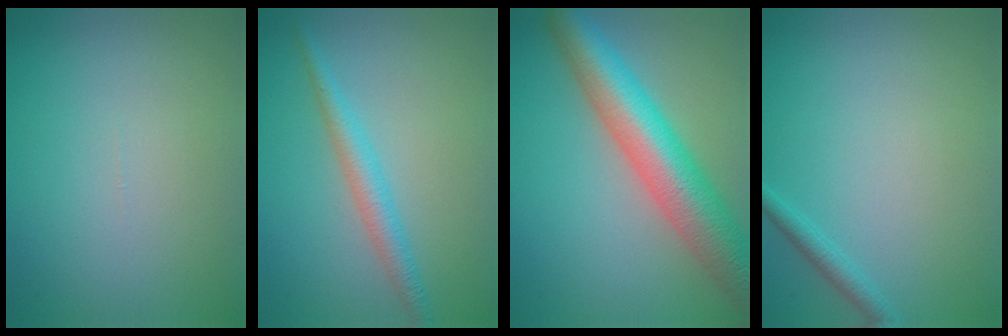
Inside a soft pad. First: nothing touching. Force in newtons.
{"total": 2.4, "press": 2.4, "slide": 0.1}
{"total": 8.7, "press": 8.7, "slide": 0.2}
{"total": 1.3, "press": 1.3, "slide": 0.1}